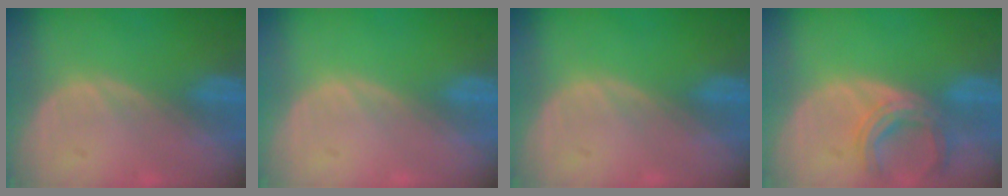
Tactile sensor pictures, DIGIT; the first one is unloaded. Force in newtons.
{"total": 0.0}
{"total": 0.0}
{"total": 5.8, "press": 5.4, "slide": 2.2}